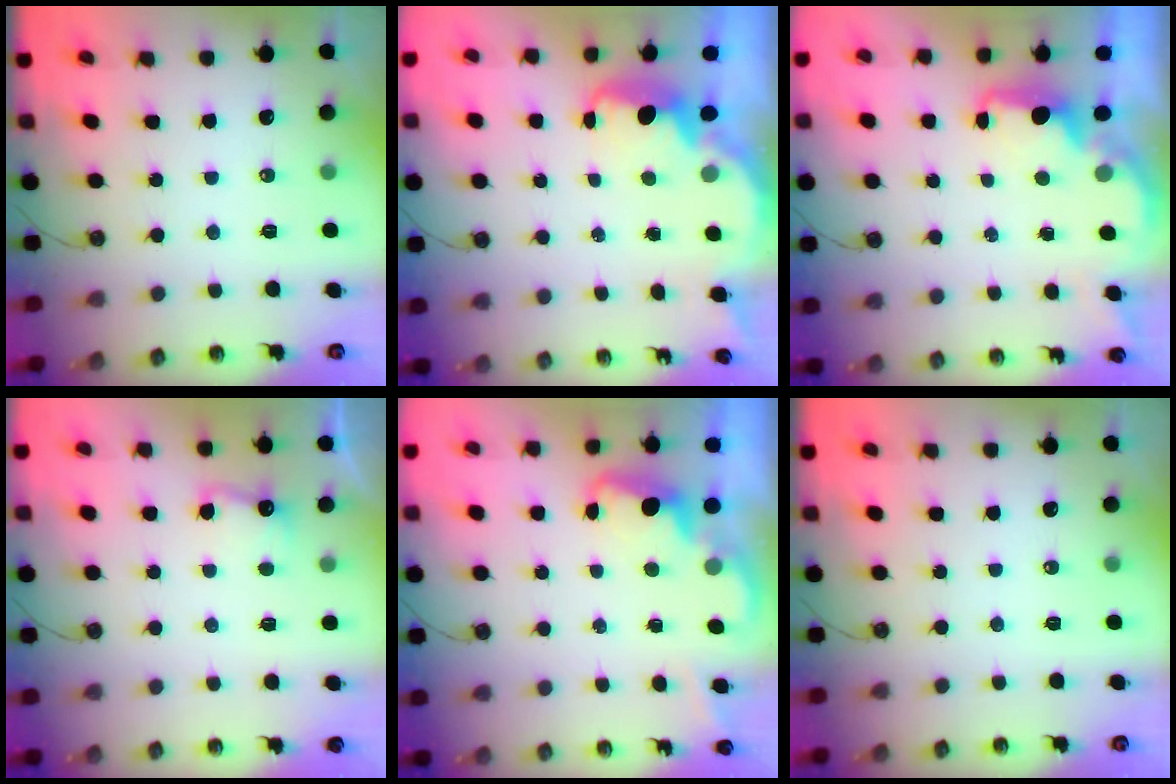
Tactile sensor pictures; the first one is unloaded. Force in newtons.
{"total": 2.8, "press": 2.8, "slide": 0.4}
{"total": 1.9, "press": 1.7, "slide": 0.8}
{"total": 3.0, "press": 2.8, "slide": 0.9}
{"total": 2.2, "press": 2.2, "slide": 0.5}
{"total": 0.0}